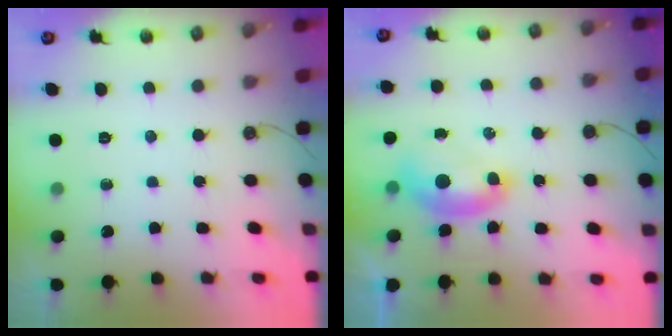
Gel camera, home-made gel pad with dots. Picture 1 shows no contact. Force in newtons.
{"total": 2.0, "press": 1.9, "slide": 0.6}